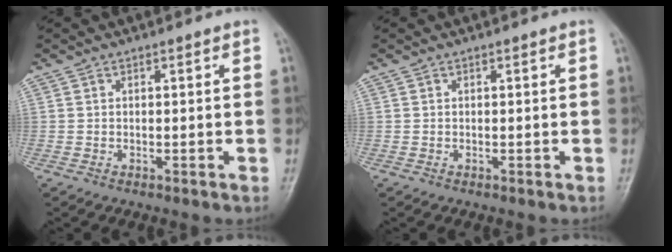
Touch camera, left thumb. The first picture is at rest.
{"total": 0.0}